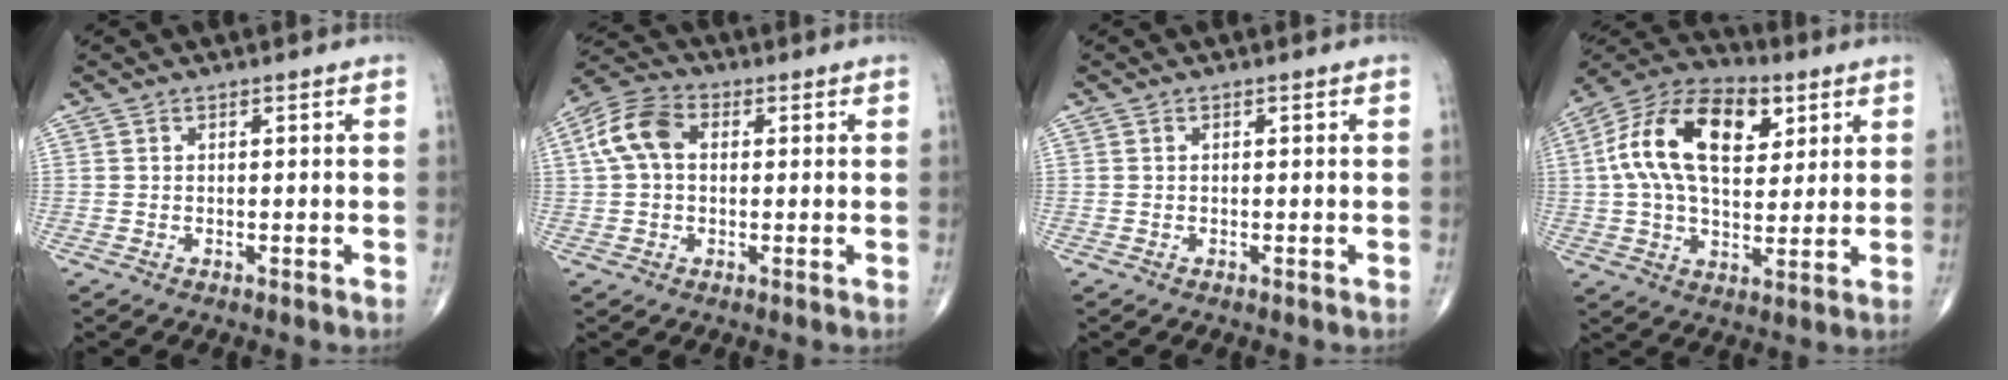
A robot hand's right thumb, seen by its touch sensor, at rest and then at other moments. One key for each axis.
{"total": 8.6, "fx": 1.4, "fy": 5.8, "fz": 6.1, "tx": -0.125, "ty": 0.026, "tz": 0.019}
{"total": 0.0}
{"total": 19.7, "fx": 5.7, "fy": 11.1, "fz": 15.2, "tx": -0.256, "ty": 0.004, "tz": 0.089}